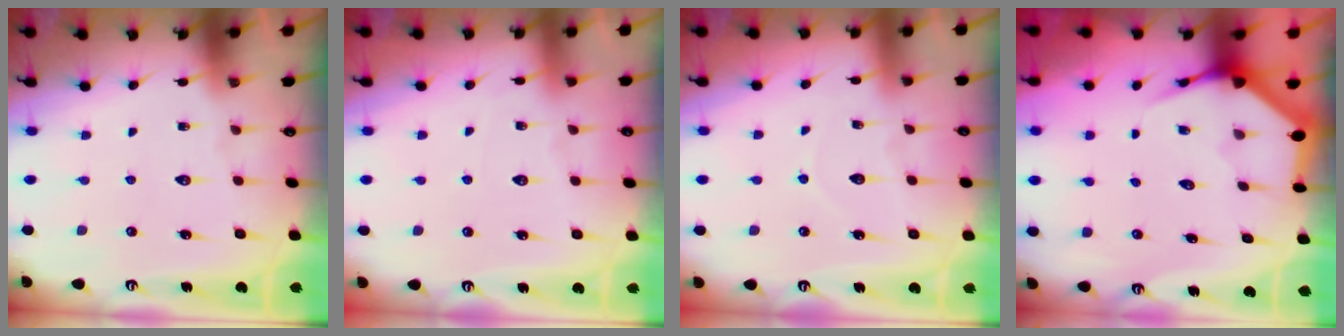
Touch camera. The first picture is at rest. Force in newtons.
{"total": 1.8, "press": 1.8, "slide": 0.3}
{"total": 4.8, "press": 4.7, "slide": 0.4}
{"total": 3.6, "press": 3.6, "slide": 0.5}